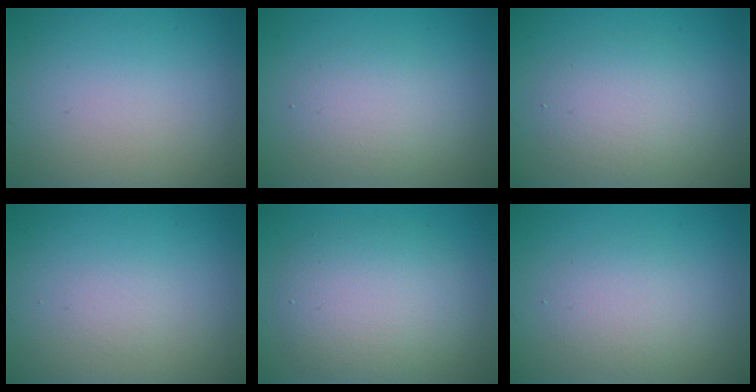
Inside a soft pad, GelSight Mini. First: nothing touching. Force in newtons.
{"total": 2.6, "press": 2.6, "slide": 0.1}
{"total": 3.4, "press": 3.4, "slide": 0.4}
{"total": 0.8, "press": 0.8, "slide": 0.0}
{"total": 5.4, "press": 5.4, "slide": 0.3}
{"total": 2.5, "press": 2.5, "slide": 0.2}